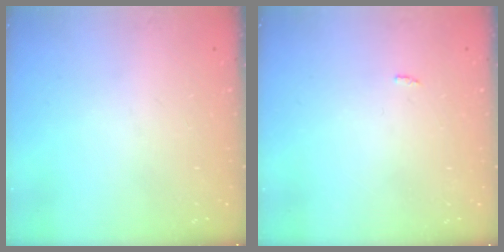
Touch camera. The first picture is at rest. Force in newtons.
{"total": 2.5, "press": 2.5, "slide": 0.2}